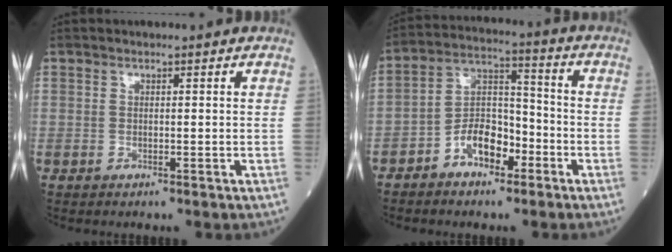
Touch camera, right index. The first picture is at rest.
{"total": 8.0, "force": [-4.3, 4.3, 5.2], "torque": [-0.099, 0.026, -0.080]}